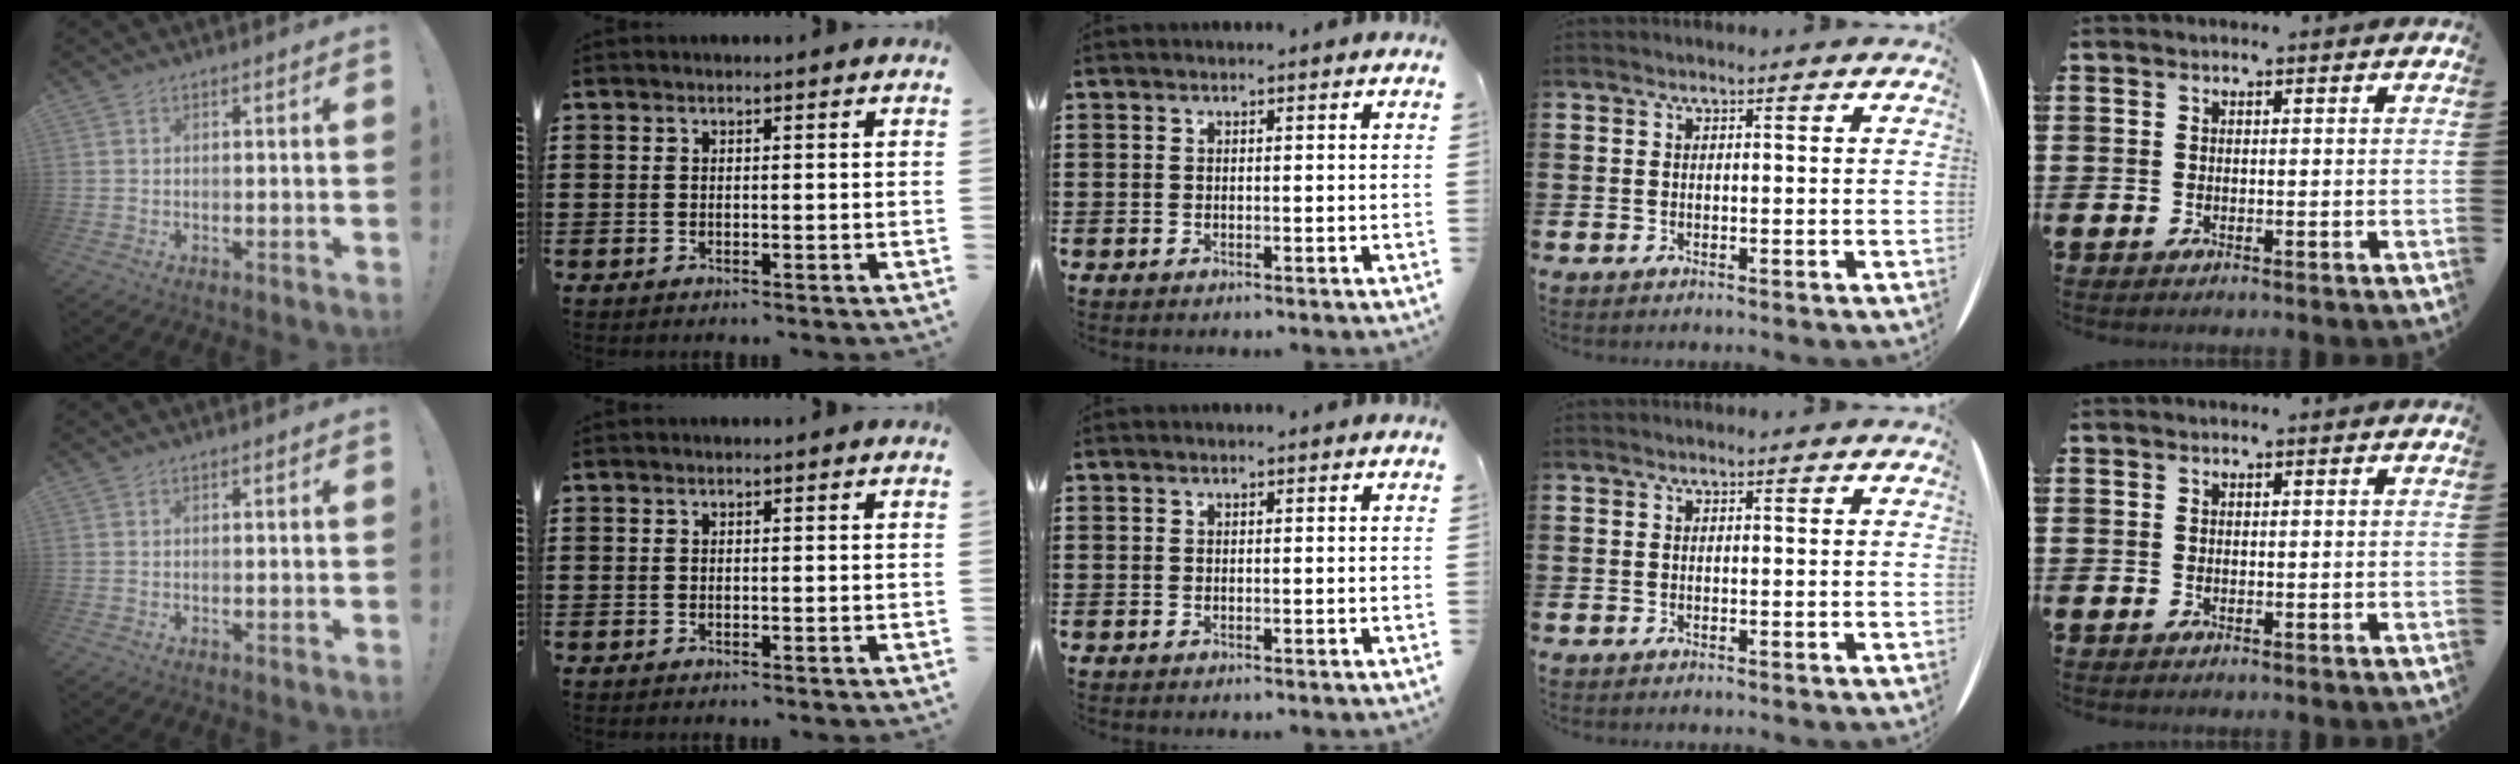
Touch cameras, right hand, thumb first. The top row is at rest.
{}